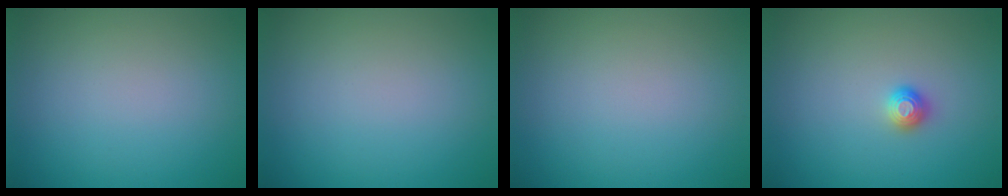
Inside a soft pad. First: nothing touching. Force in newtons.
{"total": 0.0}
{"total": 0.0}
{"total": 1.0, "press": 1.0, "slide": 0.1}